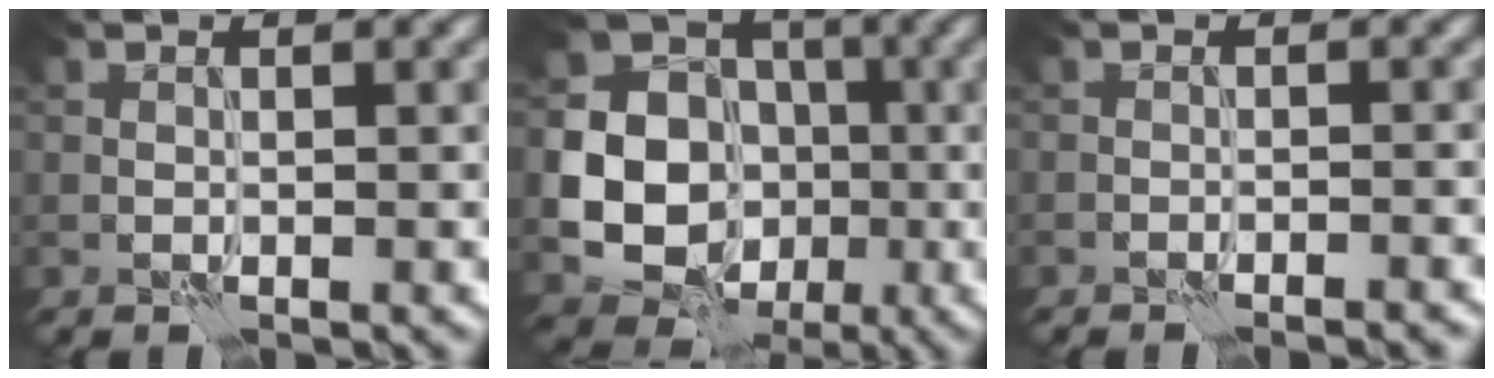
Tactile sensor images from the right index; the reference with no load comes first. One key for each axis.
{"total": 13.0, "fx": -2.1, "fy": 12.1, "fz": 4.2, "tx": -0.100, "ty": -0.022, "tz": -0.042}
{"total": 1.9, "fx": -1.9, "fy": 0.2, "fz": 0.4, "tx": 0.002, "ty": 0.013, "tz": -0.031}